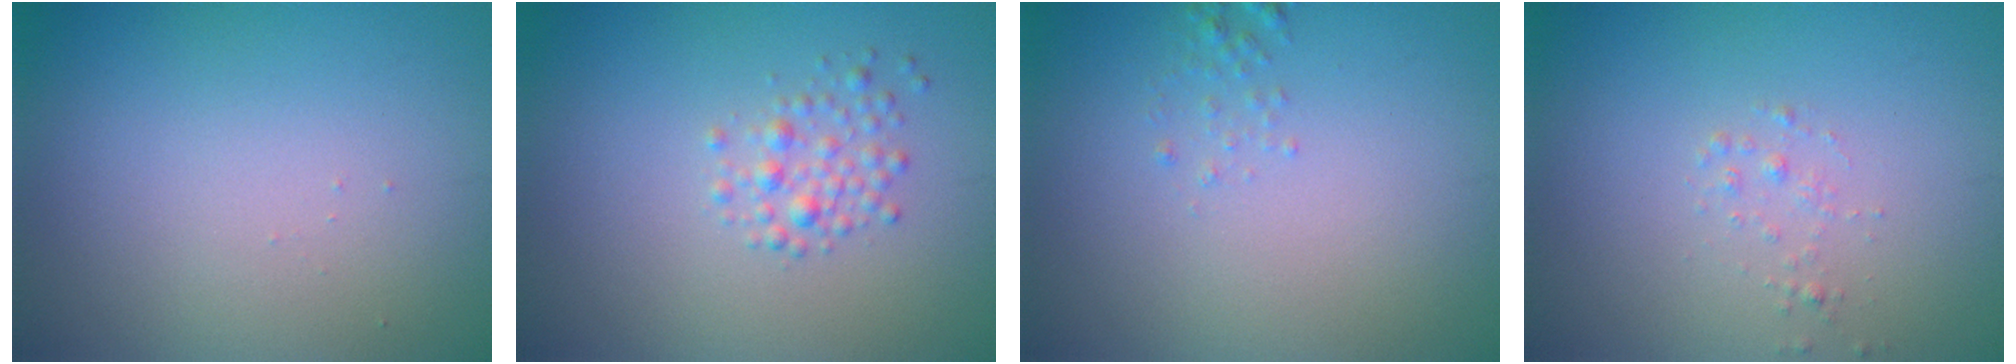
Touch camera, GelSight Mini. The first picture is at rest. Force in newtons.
{"total": 1.8, "press": 1.8, "slide": 0.0}
{"total": 0.8, "press": 0.8, "slide": 0.1}
{"total": 0.8, "press": 0.8, "slide": 0.0}